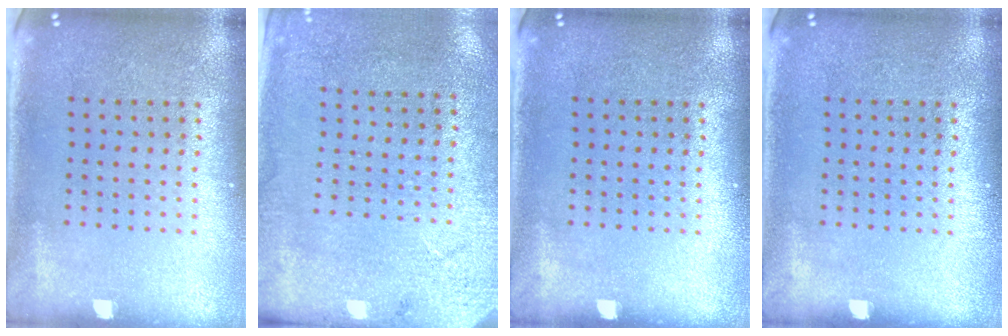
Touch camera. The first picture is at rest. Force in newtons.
{"total": 2.6, "press": 2.2, "slide": 1.3}
{"total": 0.0}
{"total": 0.0}